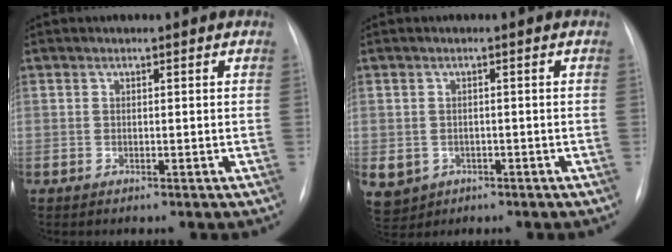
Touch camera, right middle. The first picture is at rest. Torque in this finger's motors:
{"motor_torque": [0.37, -0.32, 0.27, 0.05]}